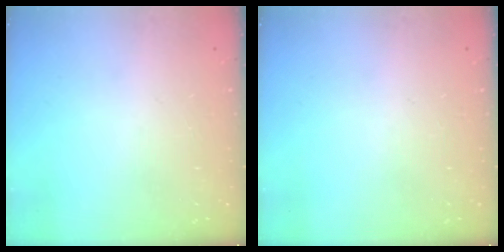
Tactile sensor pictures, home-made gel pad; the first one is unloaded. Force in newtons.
{"total": 0.0}